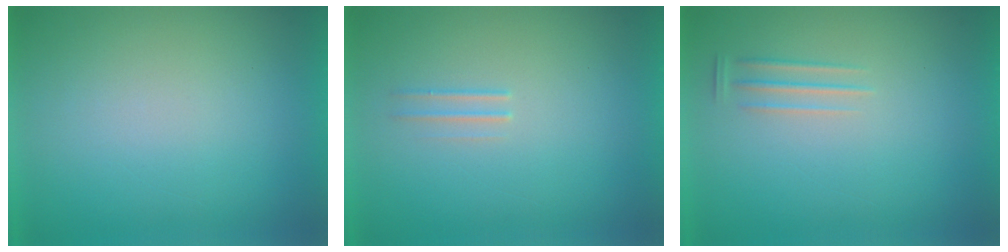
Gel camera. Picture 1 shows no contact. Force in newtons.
{"total": 1.9}
{"total": 1.3}